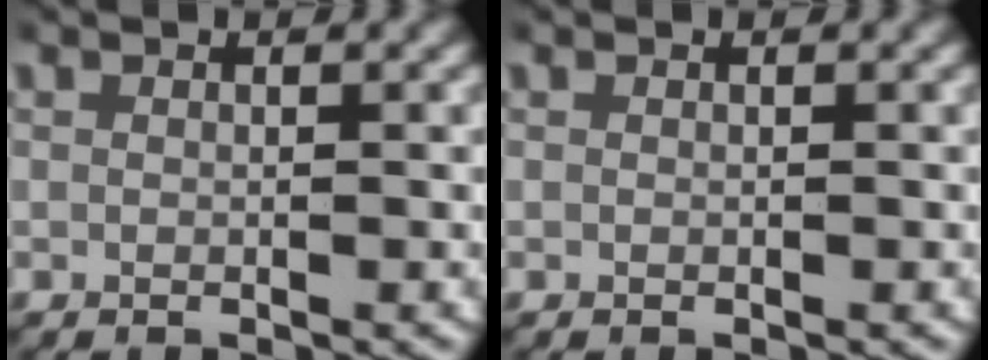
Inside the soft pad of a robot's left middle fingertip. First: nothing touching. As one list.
[{"total": 0.0}]